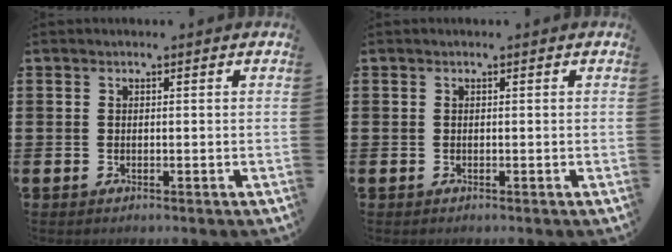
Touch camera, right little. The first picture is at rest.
{"total": 0.0}